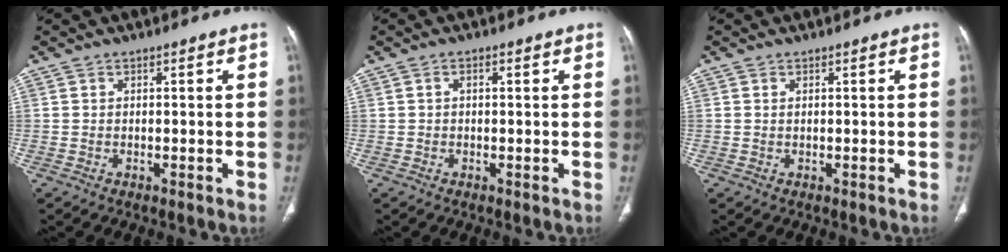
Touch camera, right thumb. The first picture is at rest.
{"total": 1.0, "force": [0.2, 0.5, 0.9], "torque": [-0.020, 0.007, 0.004]}
{"total": 0.5, "force": [0.2, 0.2, 0.4], "torque": [-0.013, 0.003, 0.006]}